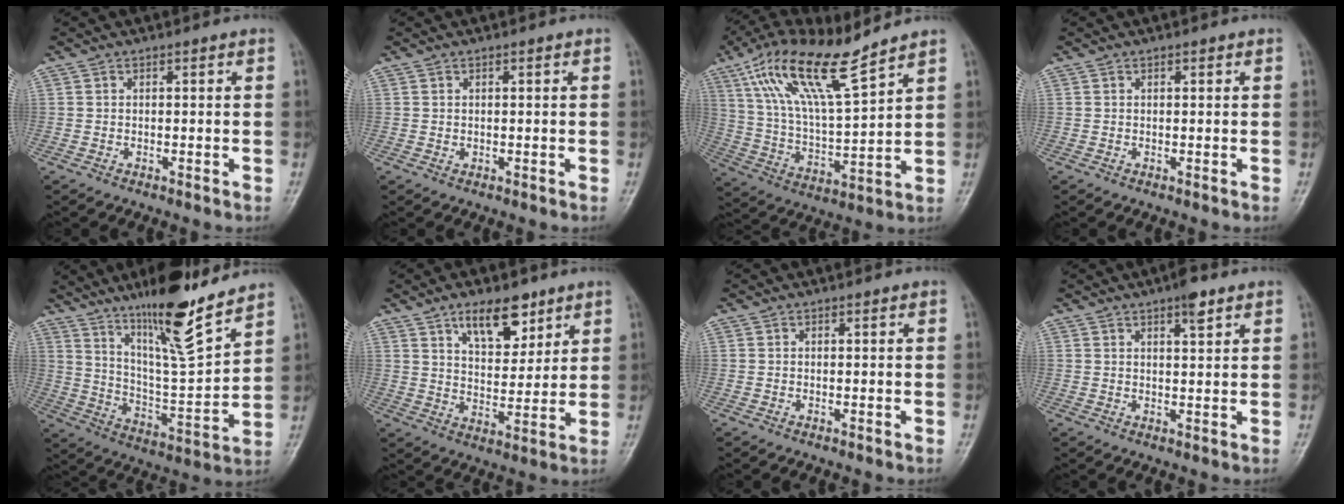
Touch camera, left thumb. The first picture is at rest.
{"total": 0.5, "force": [0.2, 0.3, 0.4], "torque": [-0.003, -0.001, 0.004]}
{"total": 16.3, "force": [10.8, 3.5, 11.7], "torque": [-0.213, -0.040, 0.215]}
{"total": 0.6, "force": [0.3, 0.2, 0.4], "torque": [-0.007, 0.000, 0.004]}
{"total": 17.3, "force": [12.8, 2.1, 11.4], "torque": [-0.175, -0.081, 0.224]}
{"total": 10.3, "force": [6.4, 5.0, 6.4], "torque": [-0.071, -0.042, 0.109]}
{"total": 0.0}
{"total": 3.9, "force": [2.4, 1.0, 2.8], "torque": [-0.039, -0.009, 0.035]}